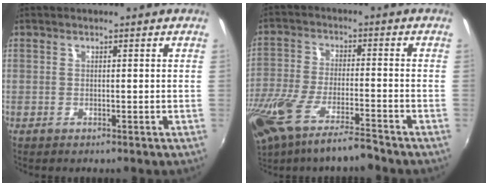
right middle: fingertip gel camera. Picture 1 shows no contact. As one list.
[{"total": 16.1, "force": [-12.2, 2.5, 10.2], "torque": [-0.223, -0.050, -0.219]}]